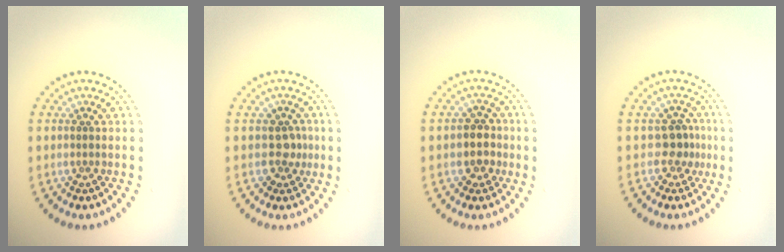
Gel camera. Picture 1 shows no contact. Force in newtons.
{"total": 1.8, "press": 1.4, "slide": 1.2}
{"total": 2.4, "press": 2.2, "slide": 1.0}
{"total": 2.3, "press": 1.6, "slide": 1.6}